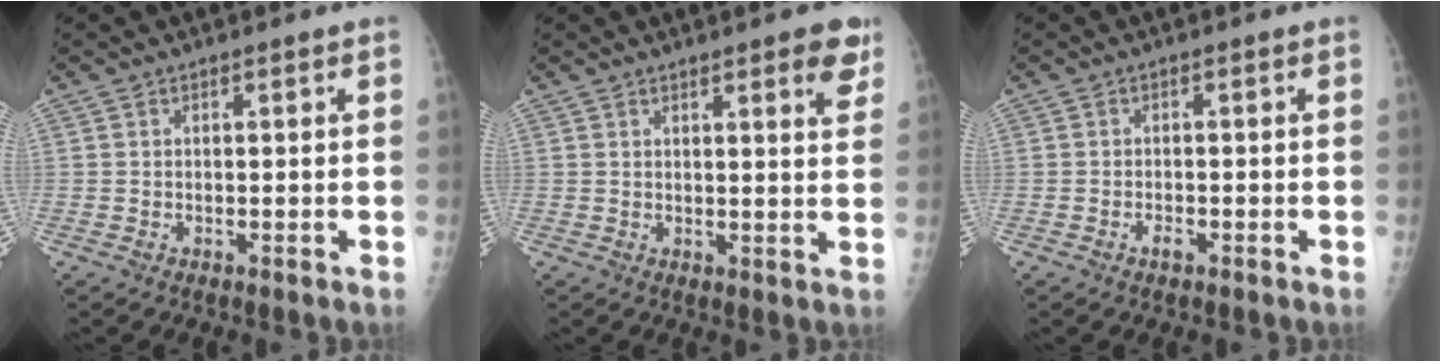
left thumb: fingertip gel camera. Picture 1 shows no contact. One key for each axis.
{"total": 5.6, "fx": 3.3, "fy": 1.4, "fz": 4.3, "tx": -0.039, "ty": -0.014, "tz": 0.035}
{"total": 1.5, "fx": -0.9, "fy": 0.8, "fz": 0.9, "tx": -0.014, "ty": 0.005, "tz": -0.016}